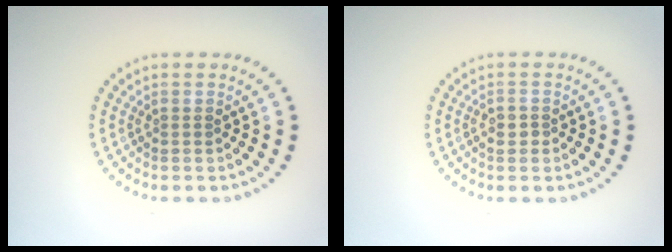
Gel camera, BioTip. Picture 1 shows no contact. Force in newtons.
{"total": 1.0, "press": 1.0, "slide": 0.1}